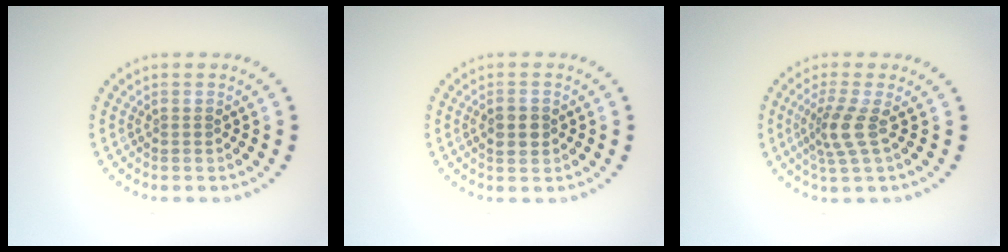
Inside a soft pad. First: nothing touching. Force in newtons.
{"total": 2.4, "press": 2.4, "slide": 0.0}
{"total": 2.9, "press": 2.1, "slide": 2.0}